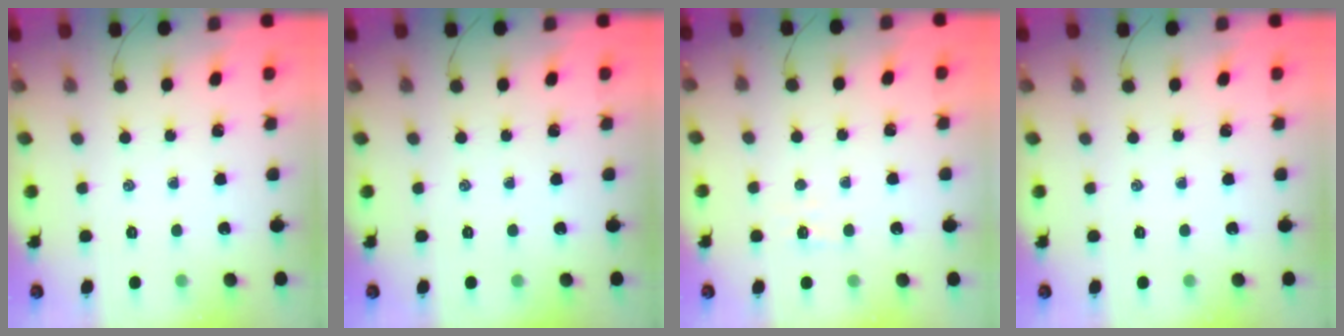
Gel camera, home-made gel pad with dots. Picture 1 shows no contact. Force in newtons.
{"total": 0.0}
{"total": 2.2, "press": 2.0, "slide": 0.8}
{"total": 0.0}